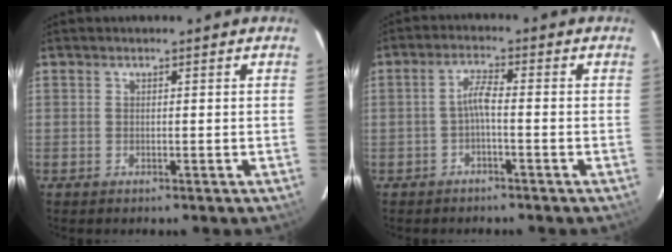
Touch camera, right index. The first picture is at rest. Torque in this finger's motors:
{"motor_torque": [0.44, -0.31, 0.31, 0.08]}